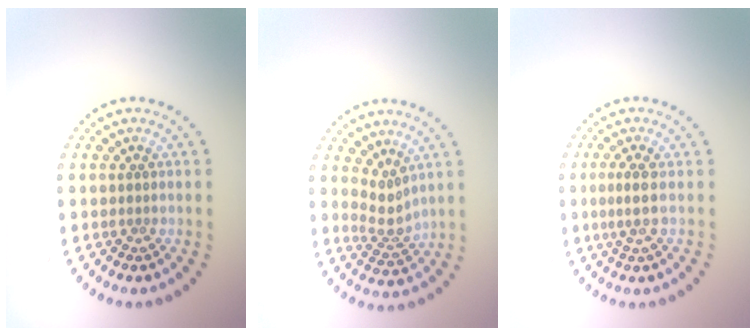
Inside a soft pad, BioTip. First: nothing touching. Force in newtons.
{"total": 2.2, "press": 1.4, "slide": 1.7}
{"total": 2.0, "press": 1.4, "slide": 1.4}